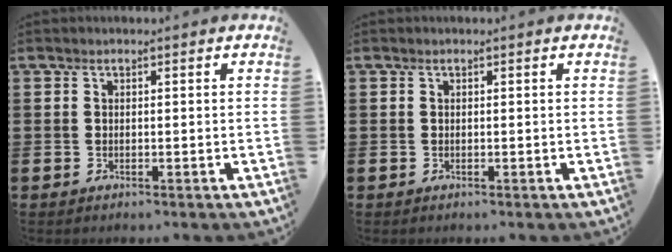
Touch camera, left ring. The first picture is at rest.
{"total": 0.0}